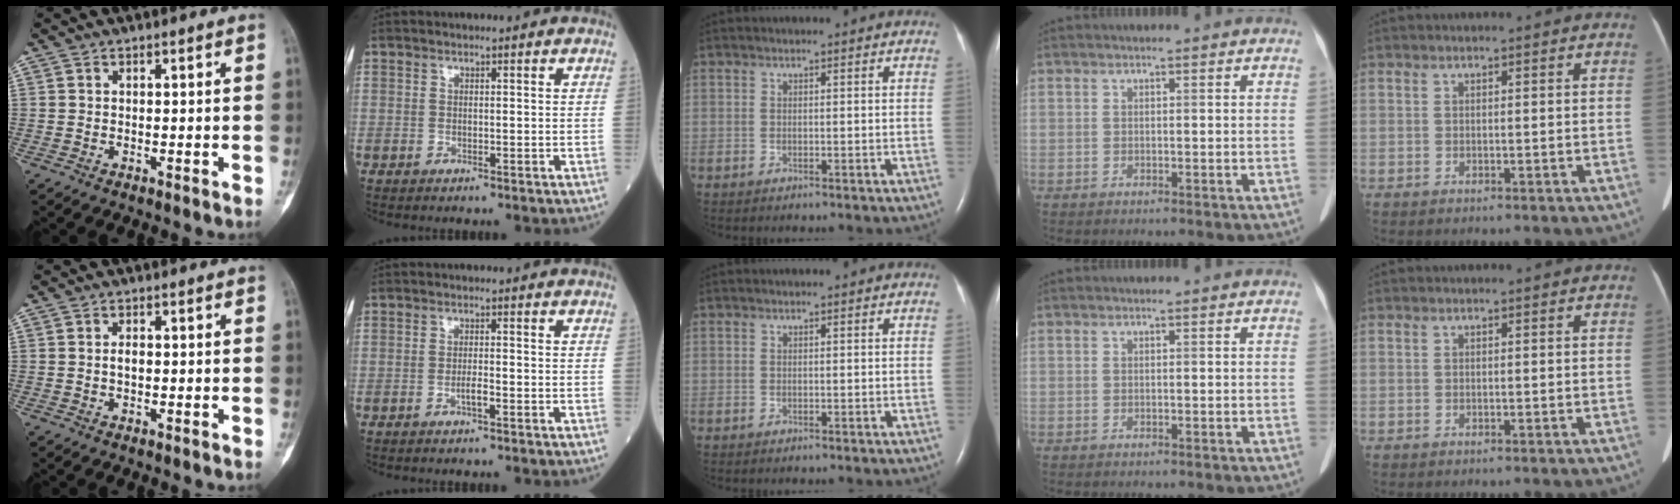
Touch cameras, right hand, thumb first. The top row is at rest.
{"thumb": {"total": 1.4, "force": [-0.1, 0.8, 1.1], "torque": [-0.019, 0.003, -0.002]}, "index": {"total": 1.6, "force": [-0.7, 0.1, 1.4], "torque": [-0.026, 0.001, -0.014]}}